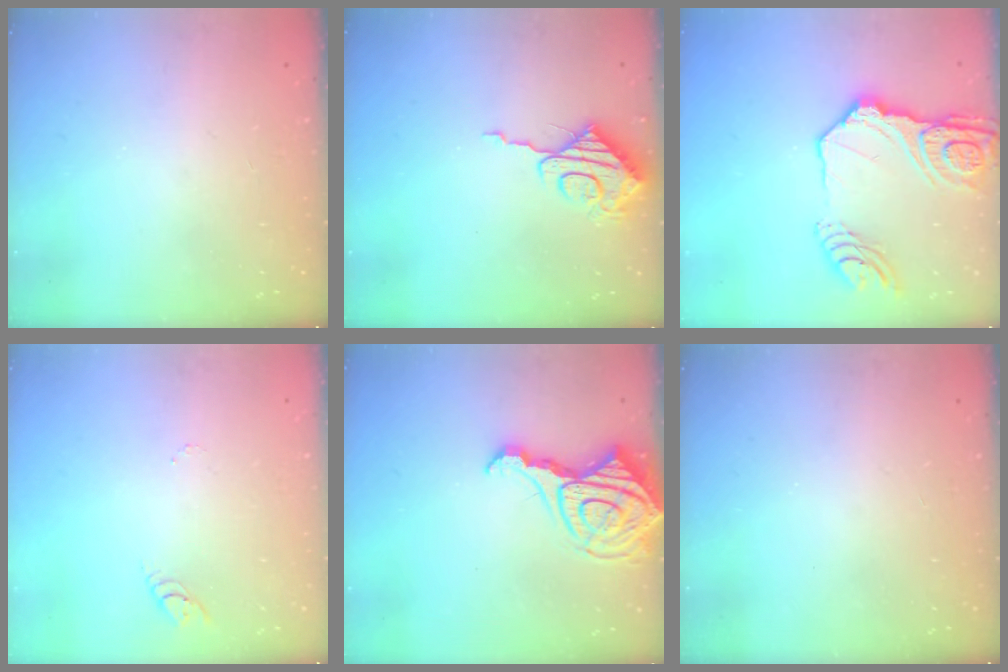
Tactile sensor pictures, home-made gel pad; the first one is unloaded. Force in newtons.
{"total": 9.2, "press": 9.2, "slide": 0.3}
{"total": 19.1, "press": 19.0, "slide": 2.1}
{"total": 2.8, "press": 2.8, "slide": 0.2}
{"total": 15.0, "press": 14.9, "slide": 1.7}
{"total": 0.0}